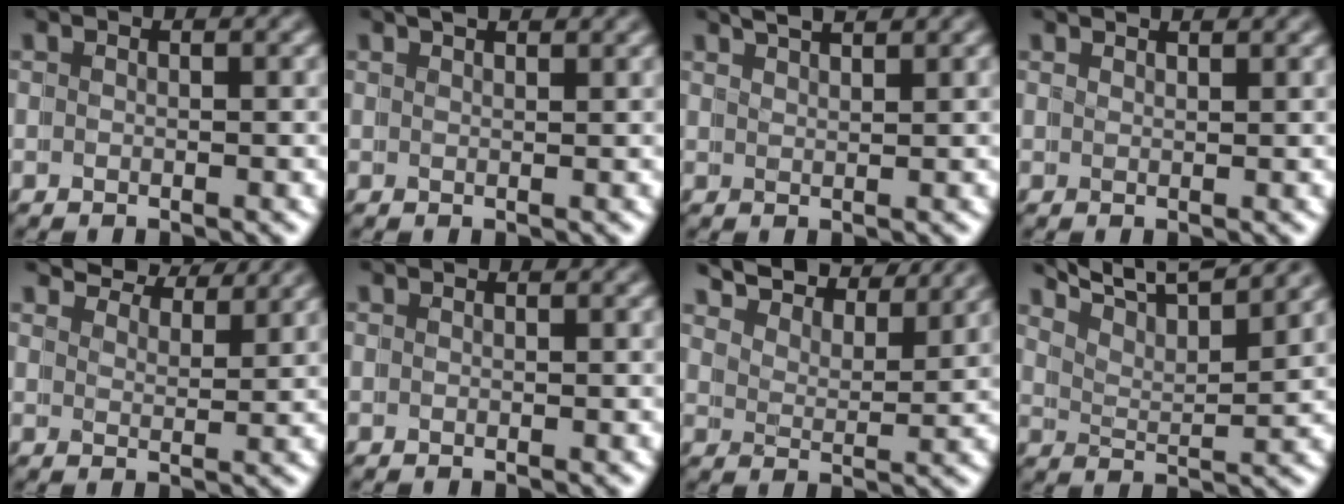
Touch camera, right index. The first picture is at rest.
{"total": 1.8, "force": [1.6, -0.4, 0.6], "torque": [-0.001, 0.007, 0.026]}
{"total": 2.8, "force": [2.7, -0.7, 0.6], "torque": [-0.006, 0.003, 0.047]}
{"total": 1.7, "force": [1.5, -0.8, 0.1], "torque": [0.003, 0.002, 0.026]}
{"total": 5.3, "force": [5.2, -0.4, 0.9], "torque": [-0.003, 0.012, 0.080]}
{"total": 0.0}
{"total": 7.2, "force": [6.9, 0.7, 1.8], "torque": [-0.030, 0.017, 0.104]}
{"total": 8.2, "force": [7.6, 0.4, 3.0], "torque": [-0.052, 0.023, 0.111]}